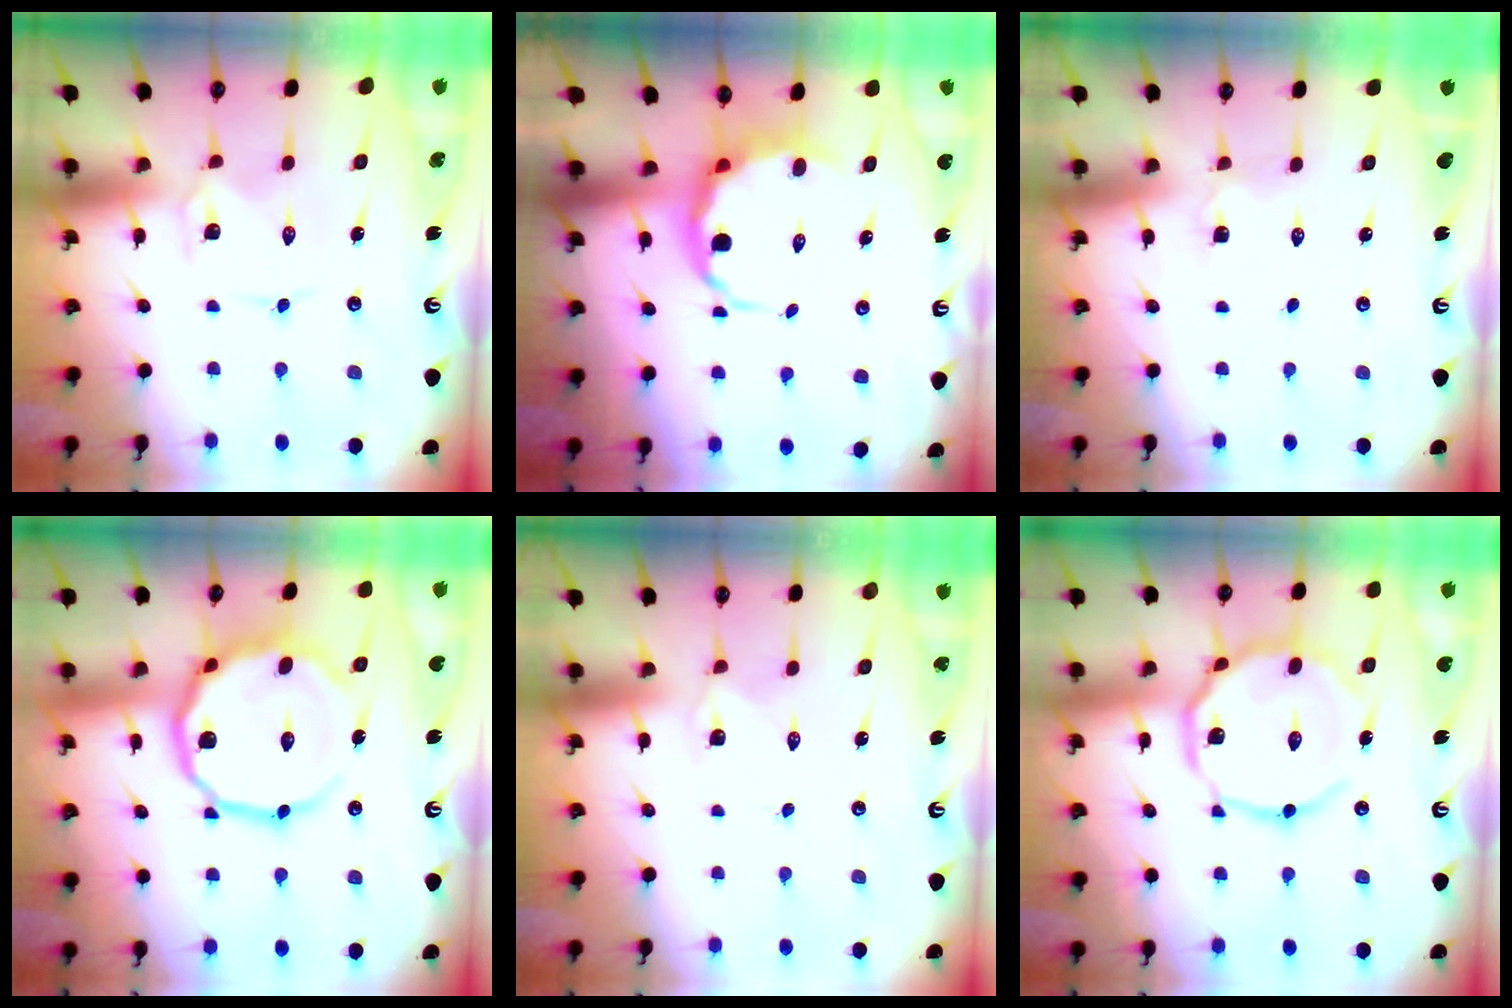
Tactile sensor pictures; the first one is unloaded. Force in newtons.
{"total": 5.7, "press": 5.1, "slide": 2.4}
{"total": 2.2, "press": 2.2, "slide": 0.2}
{"total": 16.2, "press": 16.2, "slide": 1.4}
{"total": 1.8, "press": 1.7, "slide": 0.3}
{"total": 16.3, "press": 16.2, "slide": 1.3}